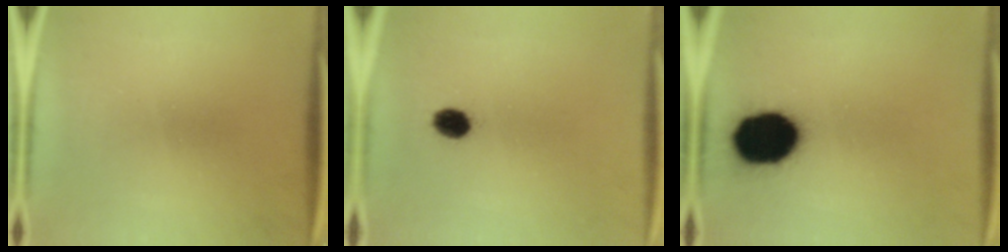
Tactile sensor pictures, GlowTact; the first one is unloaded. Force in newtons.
{"total": 3.5}
{"total": 18.6}